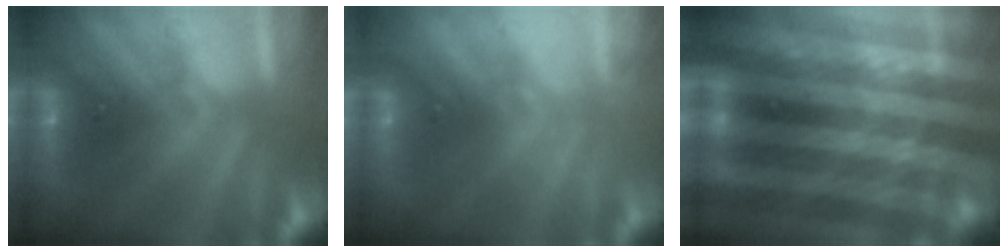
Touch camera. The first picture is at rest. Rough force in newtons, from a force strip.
{"total": 2.1}
{"total": 7.5}